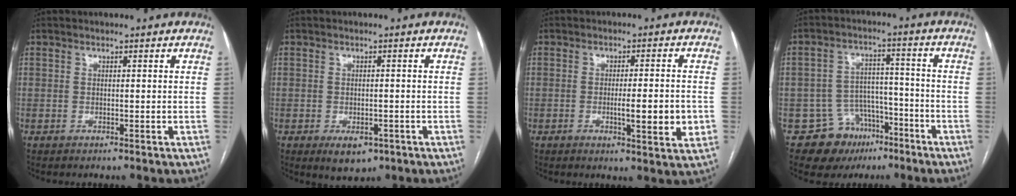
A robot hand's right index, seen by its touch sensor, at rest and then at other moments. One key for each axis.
{"total": 4.1, "fx": -1.9, "fy": 2.4, "fz": 2.7, "tx": -0.034, "ty": -0.002, "tz": -0.016}
{"total": 7.3, "fx": -1.5, "fy": 0.9, "fz": 7.1, "tx": -0.101, "ty": -0.009, "tz": -0.020}
{"total": 9.2, "fx": -5.5, "fy": 7.2, "fz": 1.8, "tx": -0.018, "ty": 0.037, "tz": -0.075}